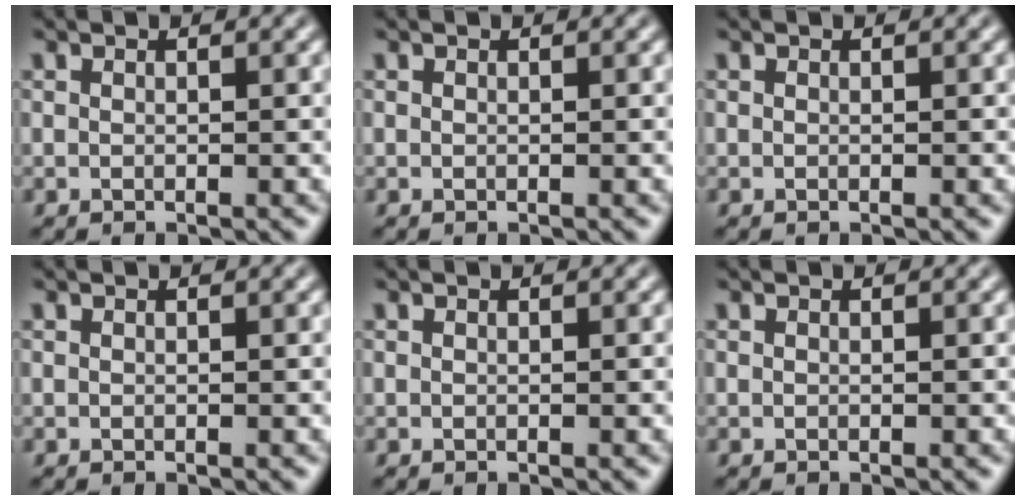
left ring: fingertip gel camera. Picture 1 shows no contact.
{"total": 0.0}
{"total": 0.0}
{"total": 0.0}
{"total": 0.0}
{"total": 0.0}